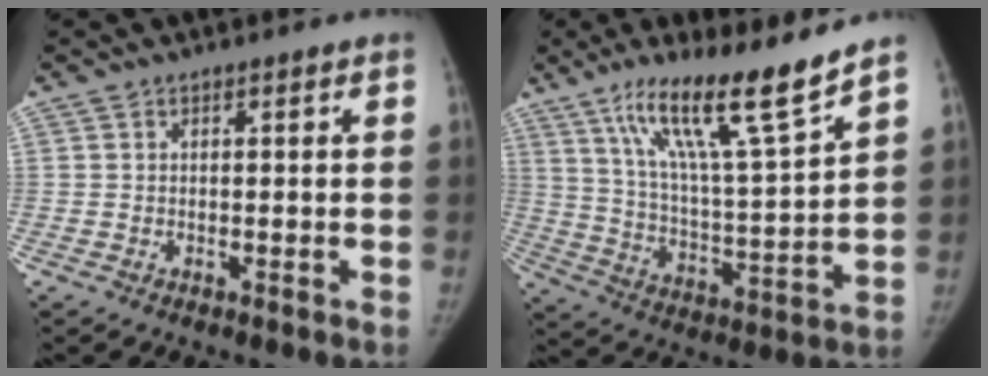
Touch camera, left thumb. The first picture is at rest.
{"total": 17.0, "force": [11.9, 1.4, 12.0], "torque": [-0.191, -0.072, 0.212]}